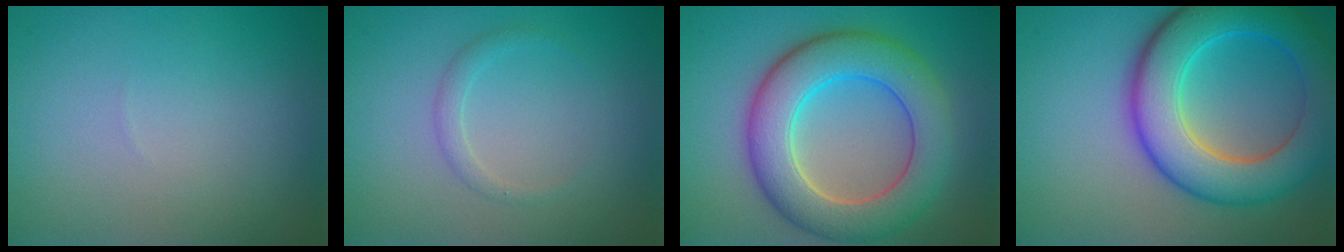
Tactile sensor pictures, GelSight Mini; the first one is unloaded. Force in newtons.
{"total": 1.2, "press": 1.2, "slide": 0.1}
{"total": 8.5, "press": 8.5, "slide": 0.5}
{"total": 9.4, "press": 9.4, "slide": 0.3}